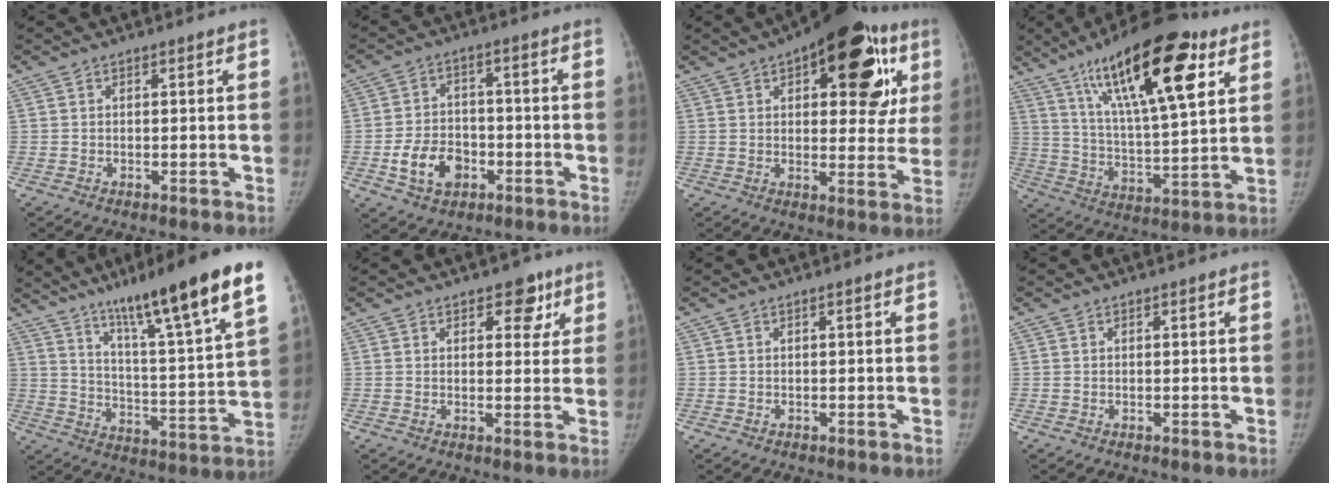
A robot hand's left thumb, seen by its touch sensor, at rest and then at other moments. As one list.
[{"total": 9.0, "force": [-3.5, 6.6, 5.0], "torque": [-0.068, 0.022, -0.058]}, {"total": 22.3, "force": [9.1, 10.4, 17.5], "torque": [-0.179, 0.002, 0.116]}, {"total": 24.3, "force": [12.5, 7.3, 19.5], "torque": [-0.295, -0.030, 0.211]}, {"total": 22.6, "force": [14.5, 2.0, 17.2], "torque": [-0.245, -0.049, 0.229]}, {"total": 5.3, "force": [3.0, 3.3, 2.9], "torque": [0.004, -0.010, 0.034]}, {"total": 0.0}, {"total": 0.0}]